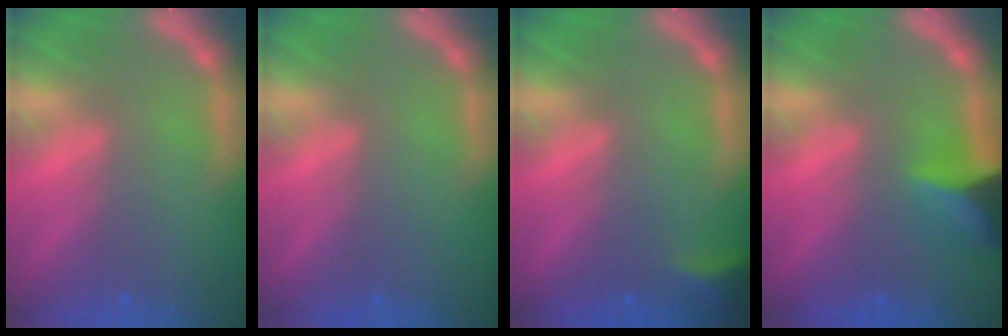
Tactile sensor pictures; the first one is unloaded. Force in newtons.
{"total": 0.0}
{"total": 2.4}
{"total": 5.0}